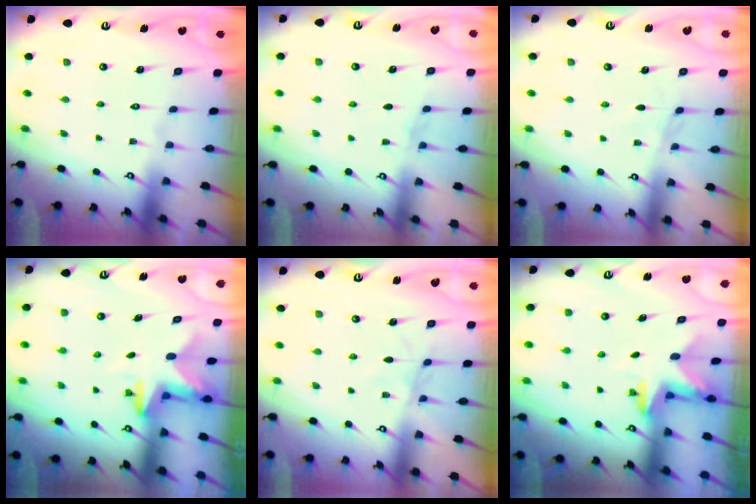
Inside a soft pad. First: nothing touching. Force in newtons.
{"total": 2.2, "press": 2.2, "slide": 0.3}
{"total": 2.5, "press": 2.5, "slide": 0.4}
{"total": 2.8, "press": 2.7, "slide": 0.5}
{"total": 2.7, "press": 2.7, "slide": 0.4}
{"total": 2.4, "press": 2.4, "slide": 0.4}